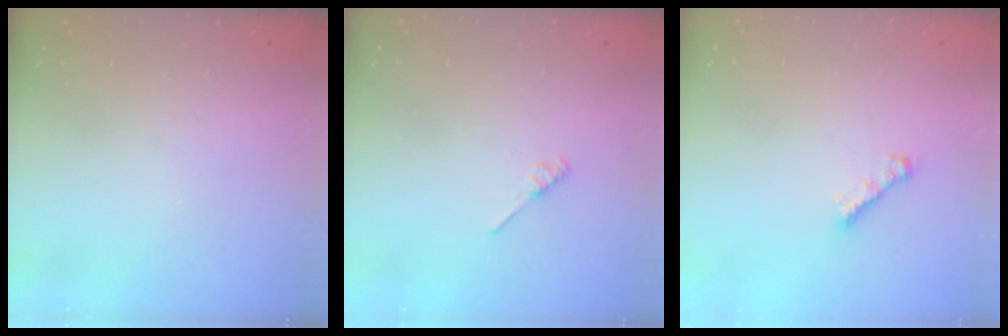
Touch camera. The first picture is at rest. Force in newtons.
{"total": 2.7, "press": 2.7, "slide": 0.4}
{"total": 3.5, "press": 3.4, "slide": 0.7}